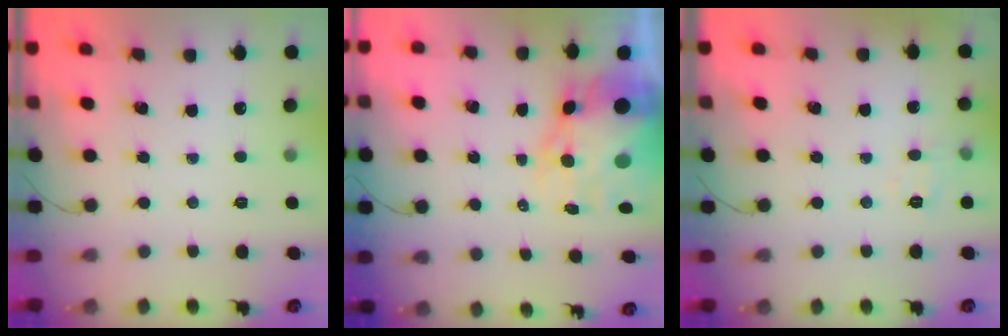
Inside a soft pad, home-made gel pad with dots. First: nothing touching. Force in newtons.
{"total": 16.3, "press": 15.8, "slide": 3.8}
{"total": 4.4, "press": 4.2, "slide": 1.3}